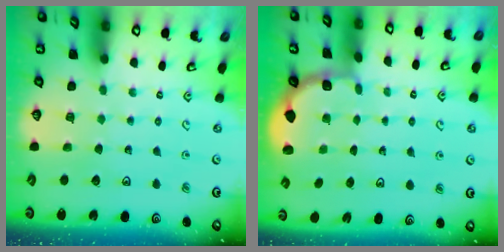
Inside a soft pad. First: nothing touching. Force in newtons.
{"total": 1.9, "press": 1.8, "slide": 0.8}